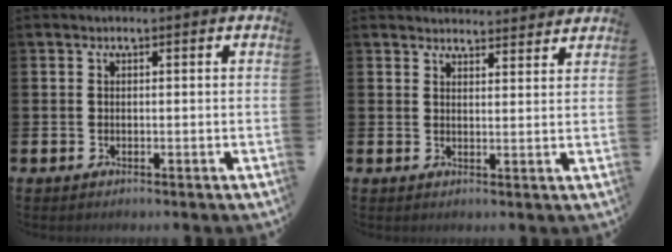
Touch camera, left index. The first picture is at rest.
{"total": 3.3, "force": [3.3, 0.4, -0.1], "torque": [0.002, -0.022, 0.058]}